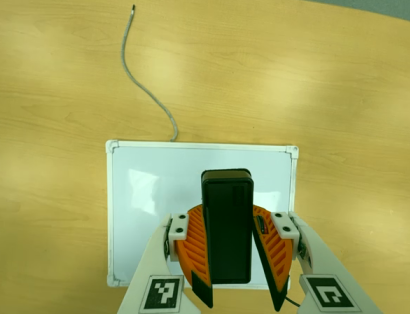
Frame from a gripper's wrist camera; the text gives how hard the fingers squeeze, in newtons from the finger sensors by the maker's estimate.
{"total": 8.3, "left": 8.8, "right": 7.8}